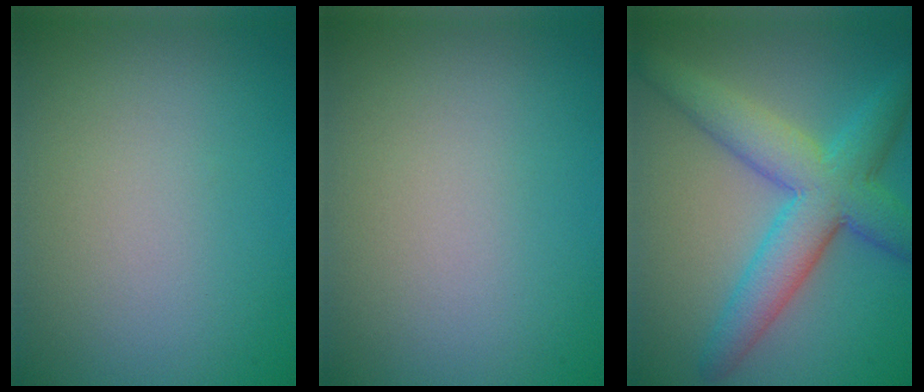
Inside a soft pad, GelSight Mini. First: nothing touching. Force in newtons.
{"total": 0.0}
{"total": 7.2, "press": 7.2, "slide": 0.1}